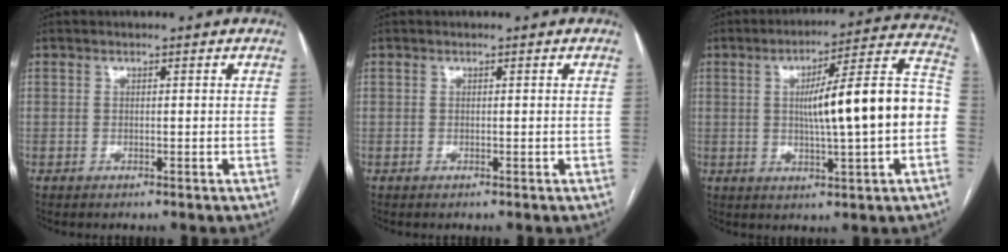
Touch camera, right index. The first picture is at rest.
{"total": 0.0}
{"total": 16.2, "force": [-0.8, 1.1, 16.1], "torque": [-0.232, 0.032, -0.012]}